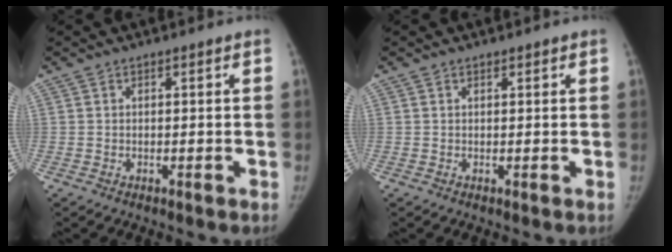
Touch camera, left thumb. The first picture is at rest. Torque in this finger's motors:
{"motor_torque": [-0.47, -0.31, -0.28, 0.12, 0.00]}